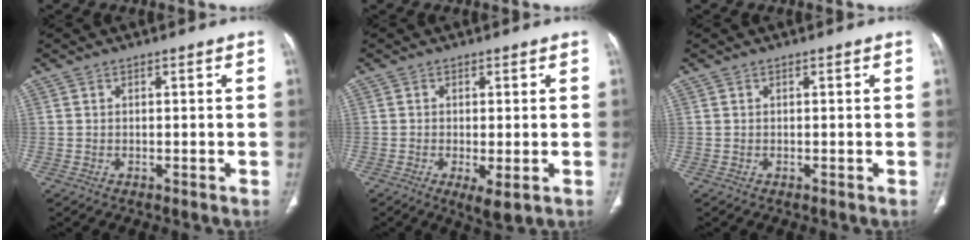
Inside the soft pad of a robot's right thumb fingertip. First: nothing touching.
{"total": 4.1, "force": [-1.3, 1.2, 3.7], "torque": [-0.069, -0.015, -0.019]}
{"total": 0.0}